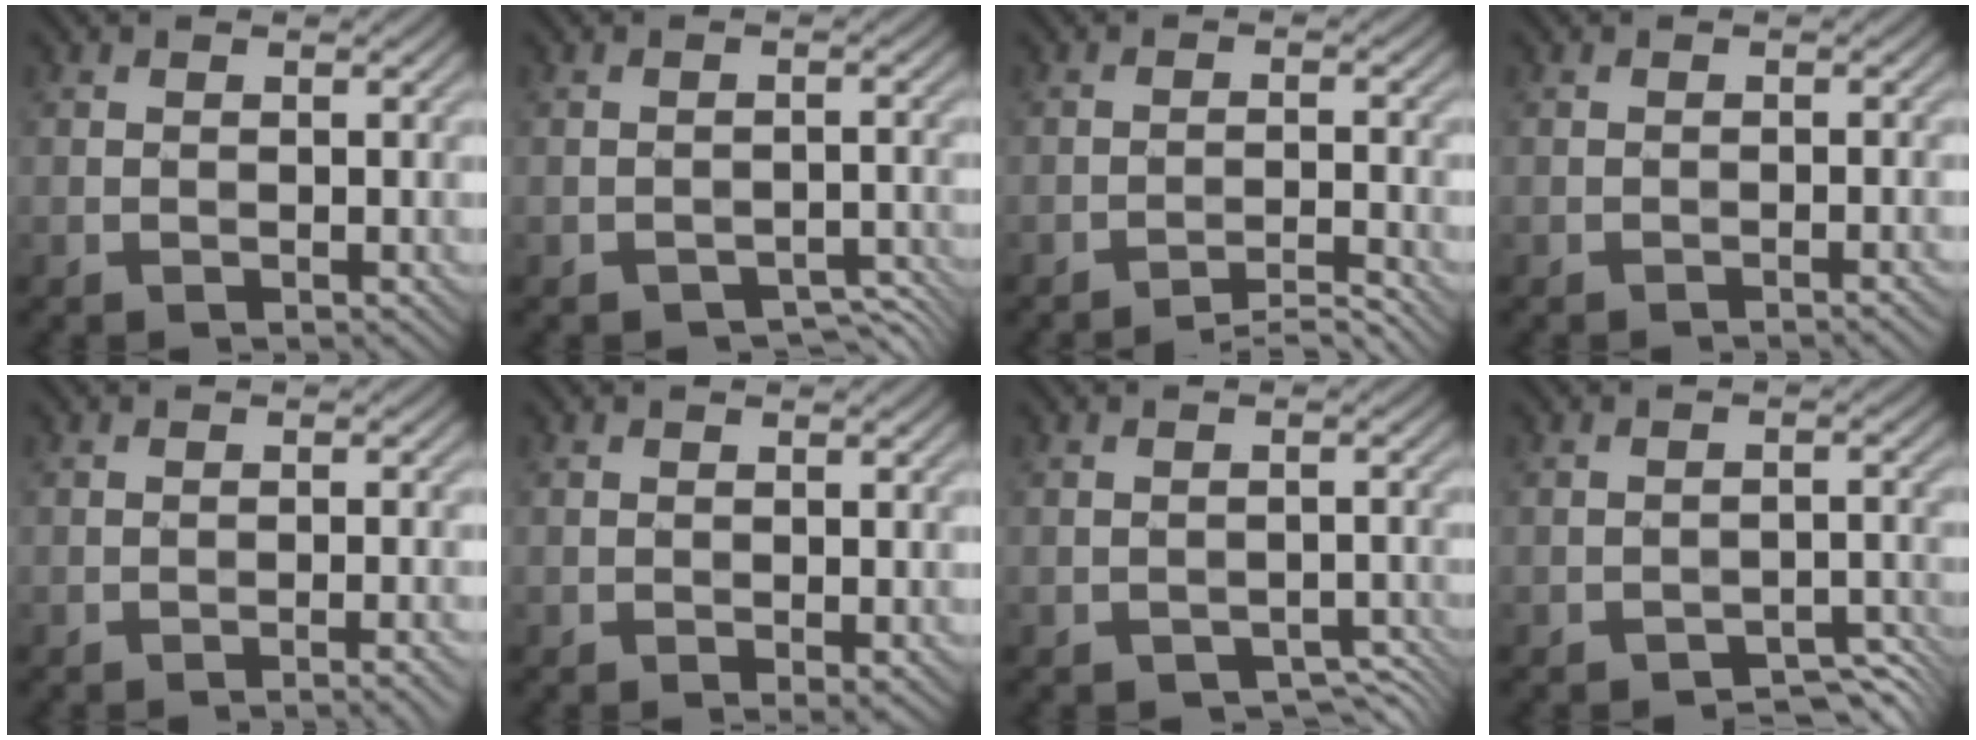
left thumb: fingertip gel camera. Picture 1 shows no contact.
{"total": 2.0, "force": [-1.9, 0.7, 0.5], "torque": [-0.015, -0.002, -0.024]}
{"total": 3.2, "force": [-3.0, -0.5, 0.9], "torque": [-0.008, 0.012, -0.063]}
{"total": 0.9, "force": [-0.7, -0.6, -0.3], "torque": [0.003, 0.003, -0.015]}
{"total": 1.1, "force": [-0.9, -0.5, 0.5], "torque": [-0.010, 0.004, -0.020]}
{"total": 0.7, "force": [0.1, 0.3, 0.7], "torque": [-0.011, -0.002, 0.002]}
{"total": 2.0, "force": [-1.7, 0.8, 0.7], "torque": [-0.016, -0.006, -0.021]}
{"total": 2.8, "force": [-2.7, 0.4, 0.5], "torque": [-0.005, 0.007, -0.038]}